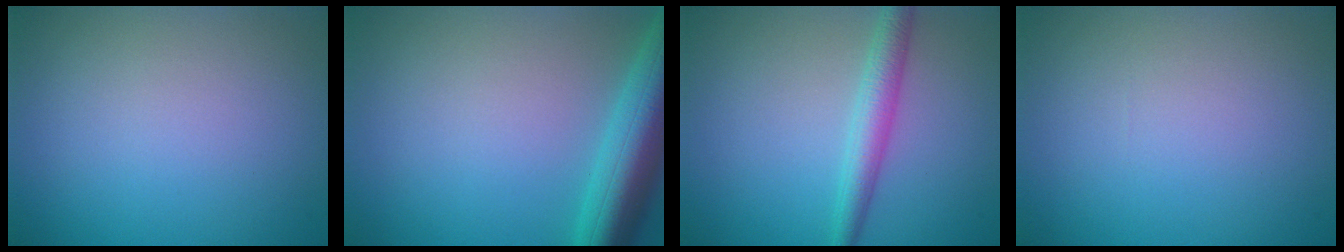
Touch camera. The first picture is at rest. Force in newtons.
{"total": 7.9, "press": 7.9, "slide": 0.4}
{"total": 2.9, "press": 2.9, "slide": 0.0}
{"total": 0.0}